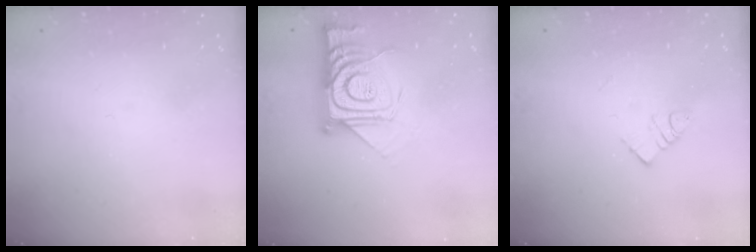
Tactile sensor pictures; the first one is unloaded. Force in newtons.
{"total": 15.2, "press": 15.1, "slide": 1.1}
{"total": 5.6, "press": 5.6, "slide": 0.2}